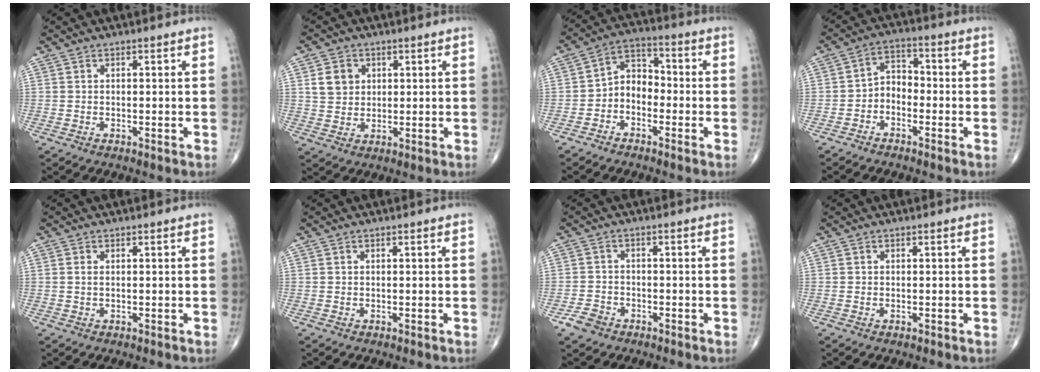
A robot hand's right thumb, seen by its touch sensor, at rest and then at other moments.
{"total": 5.4, "force": [1.7, 4.6, 2.4], "torque": [-0.021, -0.006, 0.031]}
{"total": 6.7, "force": [-2.1, 4.9, 4.0], "torque": [-0.039, 0.038, -0.056]}
{"total": 5.0, "force": [-2.0, 3.6, 2.9], "torque": [-0.028, 0.032, -0.050]}
{"total": 0.7, "force": [0.1, 0.3, 0.6], "torque": [-0.018, 0.003, 0.004]}
{"total": 0.0}
{"total": 3.4, "force": [-2.3, 2.2, 1.1], "torque": [-0.016, 0.012, -0.041]}
{"total": 0.0}